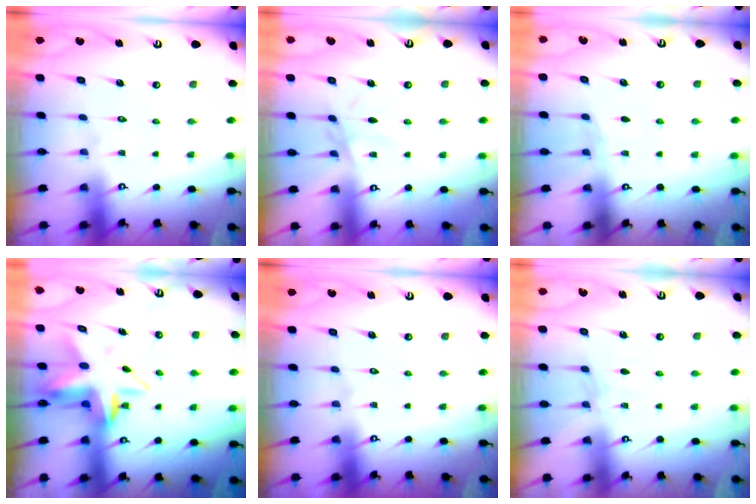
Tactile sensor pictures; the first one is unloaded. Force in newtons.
{"total": 2.9, "press": 2.8, "slide": 0.5}
{"total": 3.6, "press": 3.6, "slide": 0.5}
{"total": 9.2, "press": 9.0, "slide": 1.6}
{"total": 0.0}
{"total": 2.5, "press": 2.5, "slide": 0.3}